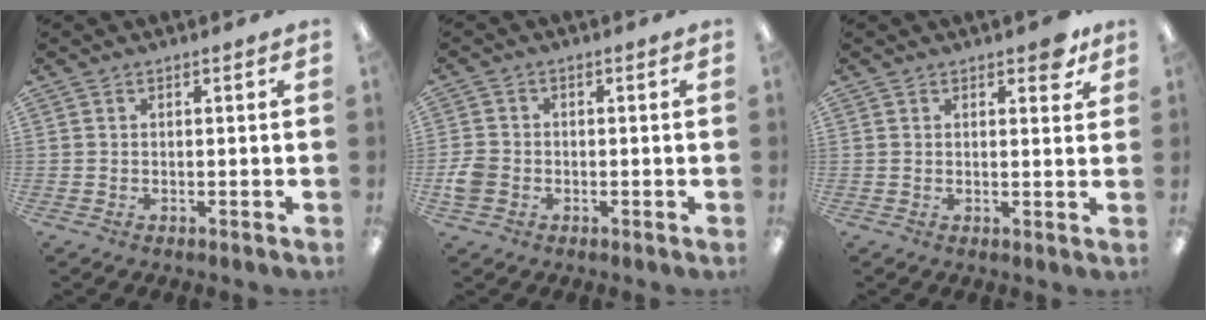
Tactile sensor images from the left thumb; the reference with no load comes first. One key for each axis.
{"total": 4.0, "fx": -1.2, "fy": 3.3, "fz": 2.0, "tx": -0.036, "ty": 0.007, "tz": -0.021}
{"total": 3.8, "fx": 2.6, "fy": 1.8, "fz": 2.1, "tx": -0.015, "ty": -0.008, "tz": 0.040}